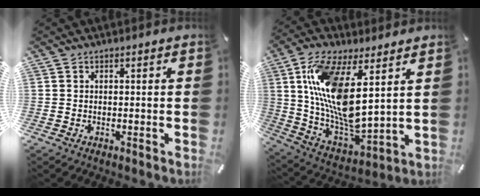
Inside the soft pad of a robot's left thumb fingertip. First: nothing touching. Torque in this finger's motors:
{"motor_torque": [2.31, 2.69, 1.51, -1.25, 0.79]}